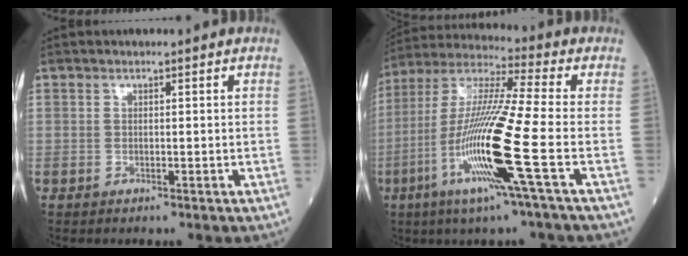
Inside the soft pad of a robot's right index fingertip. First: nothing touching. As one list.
[{"total": 17.4, "force": [-5.5, -0.9, 16.5], "torque": [-0.339, -0.020, -0.117]}]